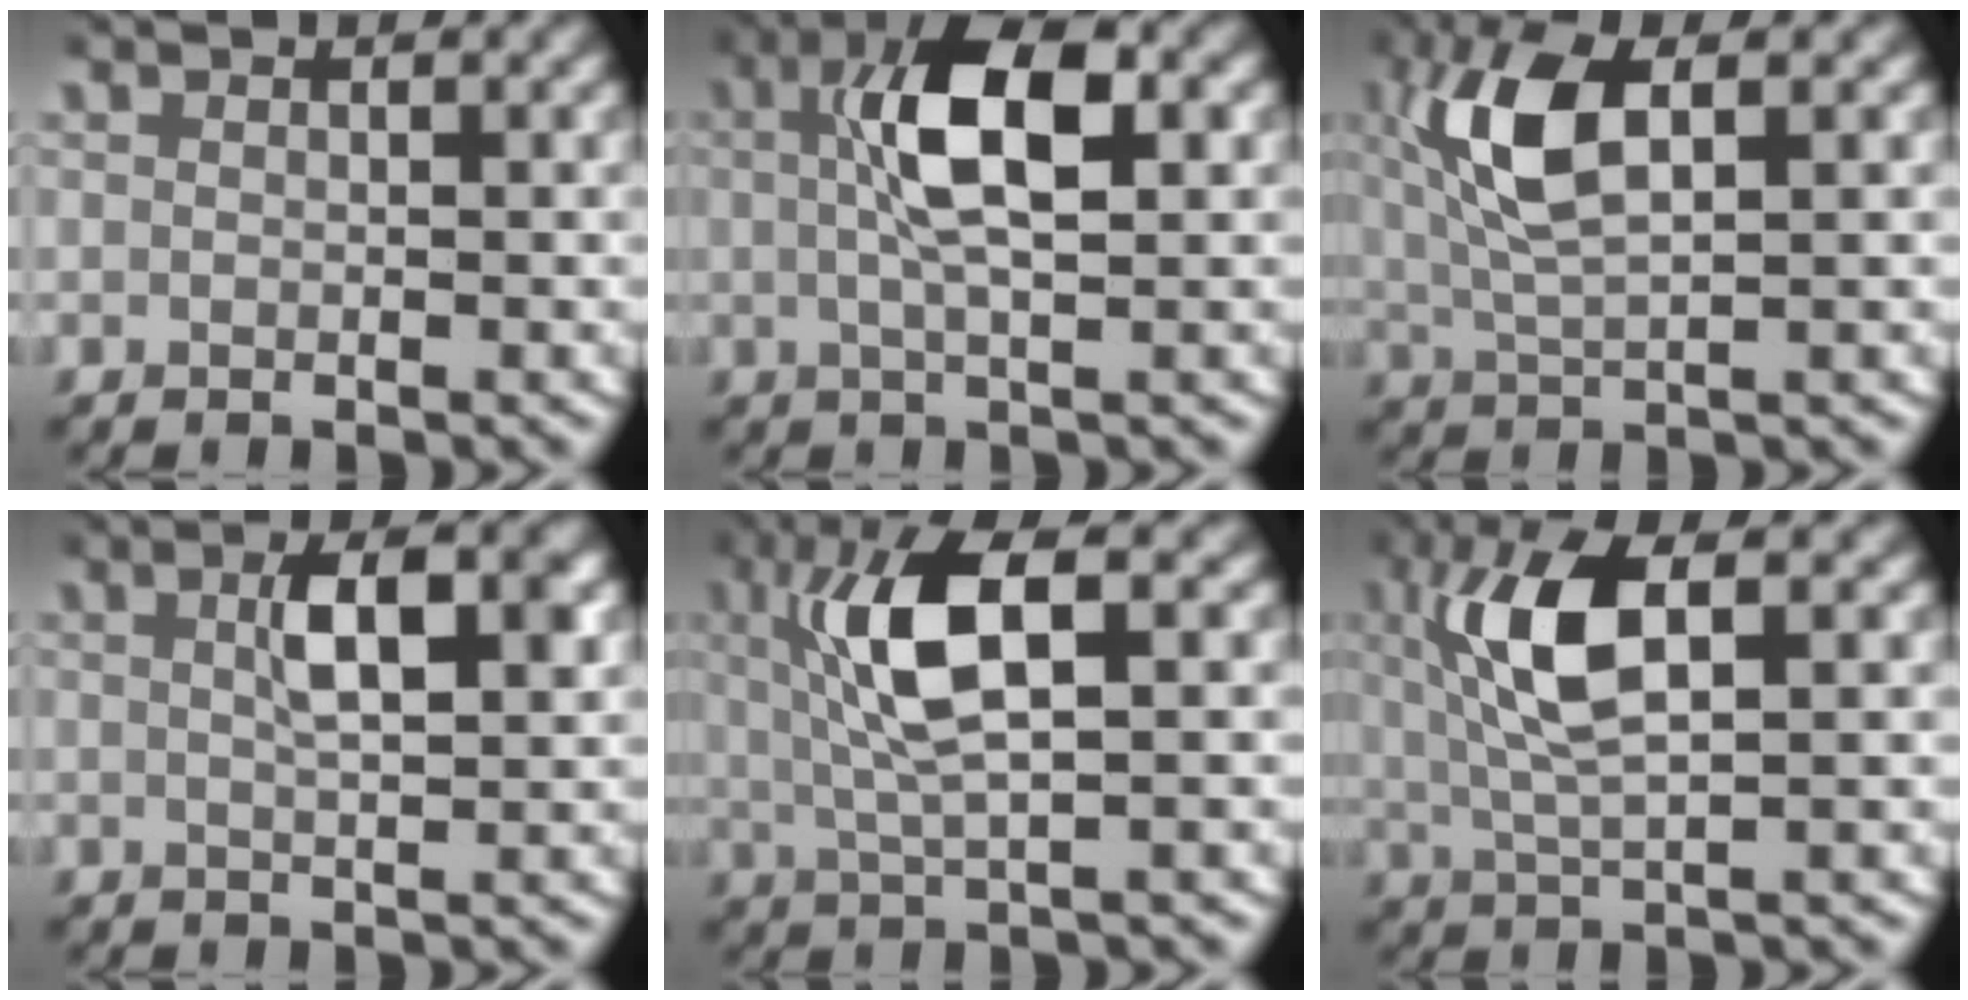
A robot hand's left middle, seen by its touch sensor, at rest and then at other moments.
{"total": 6.9, "force": [1.1, 2.6, 6.3], "torque": [-0.119, 0.009, 0.015]}
{"total": 6.7, "force": [1.8, 2.6, 5.9], "torque": [-0.137, 0.003, 0.033]}
{"total": 3.7, "force": [0.8, 0.9, 3.5], "torque": [-0.054, 0.007, 0.012]}
{"total": 7.0, "force": [1.3, 2.0, 6.6], "torque": [-0.140, 0.009, 0.020]}
{"total": 6.6, "force": [1.5, 1.9, 6.1], "torque": [-0.129, 0.007, 0.024]}